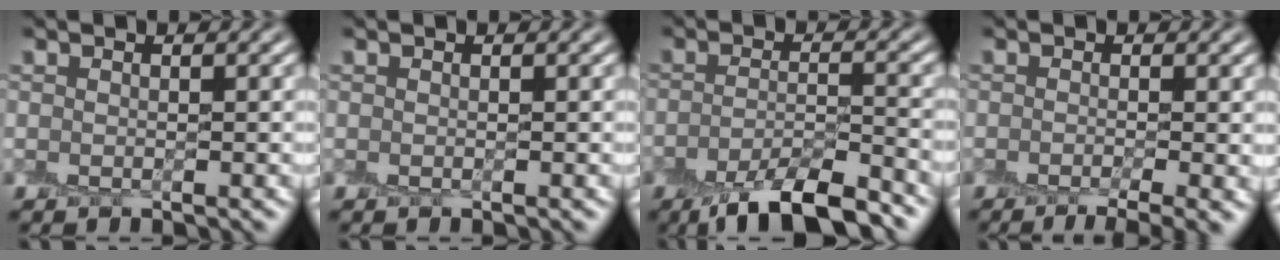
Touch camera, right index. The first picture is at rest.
{"total": 0.0}
{"total": 6.9, "force": [-5.0, 1.7, 4.5], "torque": [-0.067, -0.007, -0.083]}
{"total": 3.9, "force": [-2.1, 0.9, 3.2], "torque": [-0.035, -0.013, -0.029]}